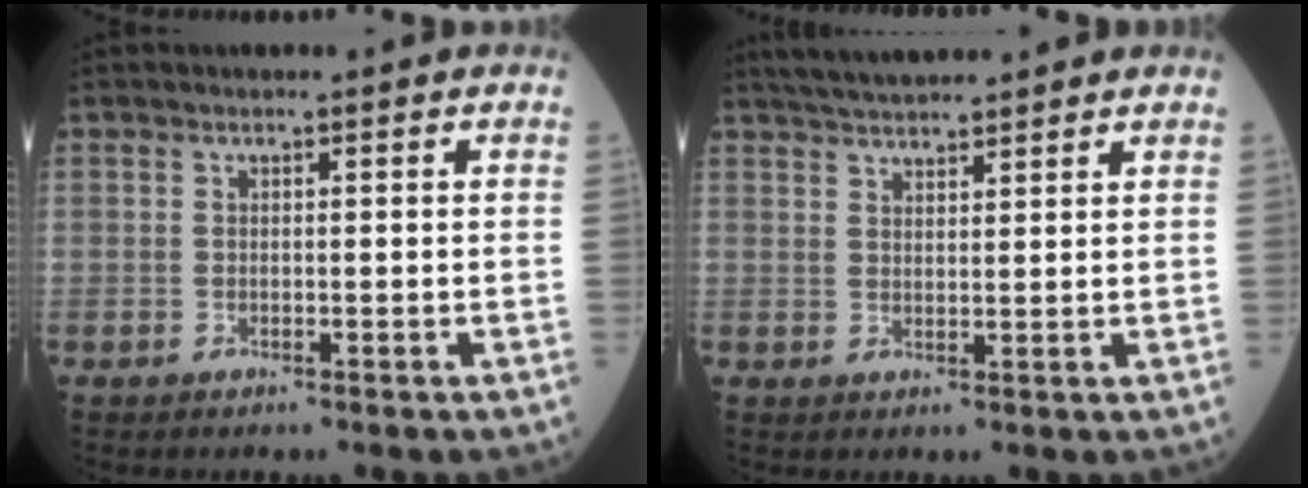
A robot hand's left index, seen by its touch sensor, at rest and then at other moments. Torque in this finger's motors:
{"motor_torque": [-0.06, -0.31, 0.34, 0.04]}